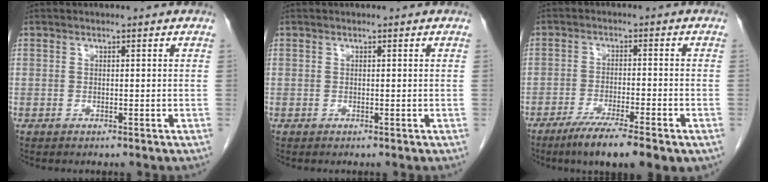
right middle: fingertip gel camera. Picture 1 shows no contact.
{"total": 0.0}
{"total": 10.3, "force": [-7.0, 1.3, 7.4], "torque": [-0.115, -0.020, -0.107]}